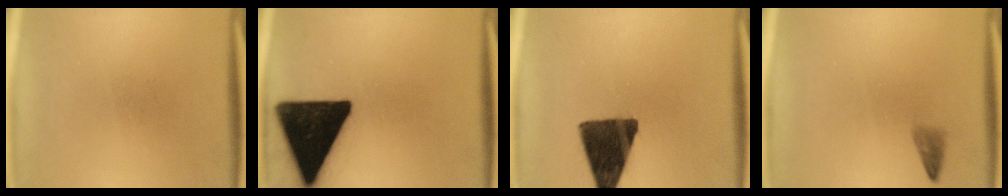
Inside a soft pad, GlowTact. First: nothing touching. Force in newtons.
{"total": 19.7}
{"total": 14.5}
{"total": 1.2}